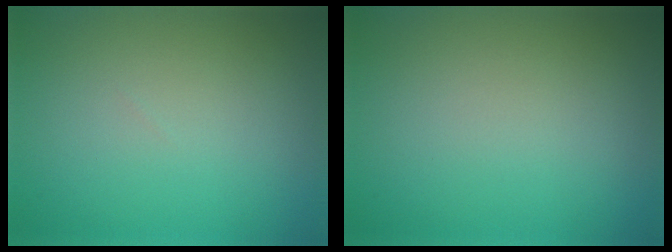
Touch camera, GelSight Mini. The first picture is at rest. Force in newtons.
{"total": 0.0}